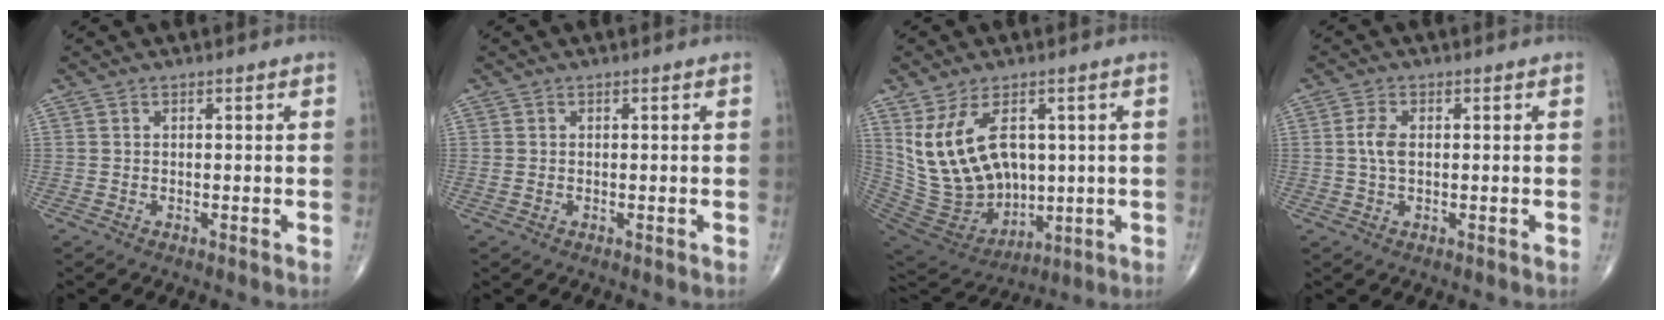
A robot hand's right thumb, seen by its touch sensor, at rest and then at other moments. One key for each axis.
{"total": 0.6, "fx": -0.1, "fy": 0.4, "fz": 0.4, "tx": -0.015, "ty": 0.001, "tz": 0.000}
{"total": 16.4, "fx": 4.1, "fy": 10.7, "fz": 11.7, "tx": -0.197, "ty": -0.017, "tz": 0.112}
{"total": 3.4, "fx": 0.3, "fy": 1.8, "fz": 2.9, "tx": -0.064, "ty": 0.003, "tz": 0.004}